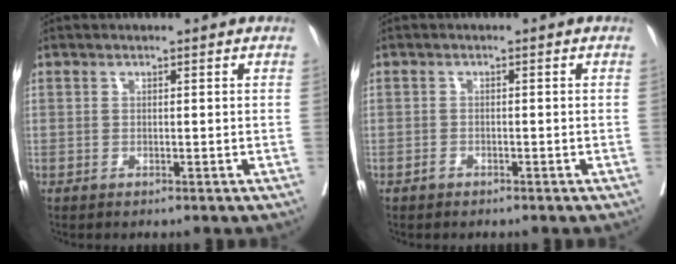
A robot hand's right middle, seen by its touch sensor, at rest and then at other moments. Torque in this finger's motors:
{"motor_torque": [0.52, -0.94, 0.08, 0.00]}